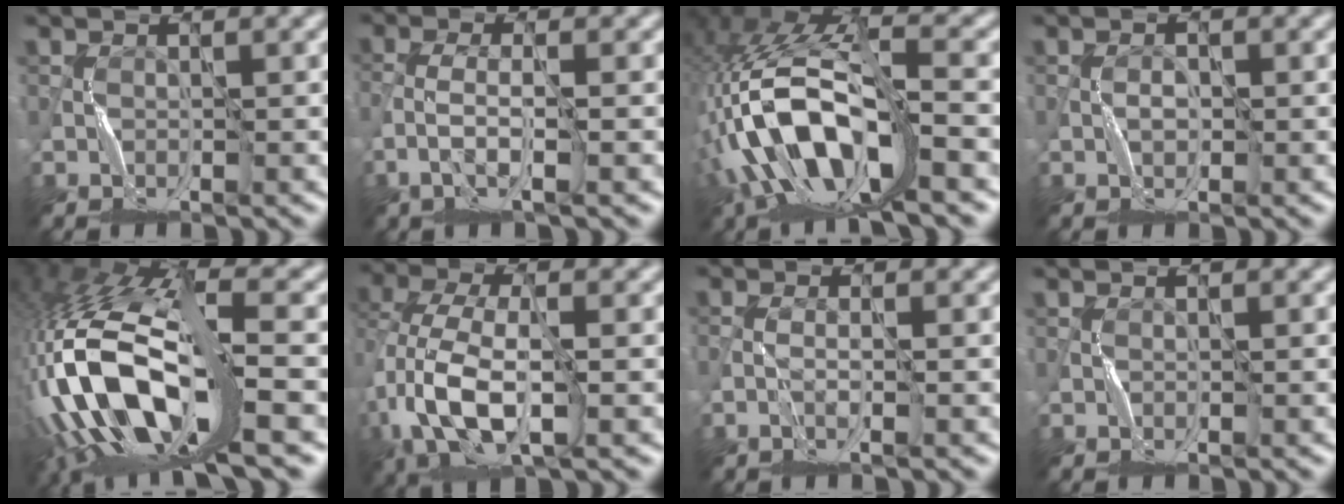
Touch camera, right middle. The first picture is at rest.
{"total": 2.8, "force": [-1.5, 0.8, 2.2], "torque": [-0.051, -0.001, -0.035]}
{"total": 13.9, "force": [-4.4, 6.1, 11.7], "torque": [-0.245, -0.004, -0.075]}
{"total": 0.8, "force": [-0.1, 0.6, 0.5], "torque": [-0.005, 0.003, -0.004]}
{"total": 14.1, "force": [-3.5, 5.8, 12.4], "torque": [-0.258, 0.006, -0.055]}
{"total": 7.9, "force": [-1.6, 4.4, 6.4], "torque": [-0.146, 0.005, -0.043]}
{"total": 0.9, "force": [-0.5, 0.1, 0.7], "torque": [-0.016, 0.000, -0.016]}
{"total": 0.0}